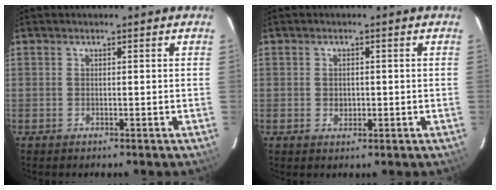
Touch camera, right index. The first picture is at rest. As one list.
[{"total": 2.0, "force": [-0.2, 1.6, 1.1], "torque": [-0.016, 0.001, -0.001]}]